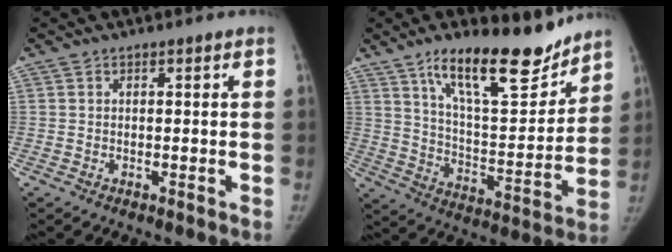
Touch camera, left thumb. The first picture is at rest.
{"total": 19.6, "force": [14.1, 6.3, 12.0], "torque": [-0.145, -0.087, 0.234]}